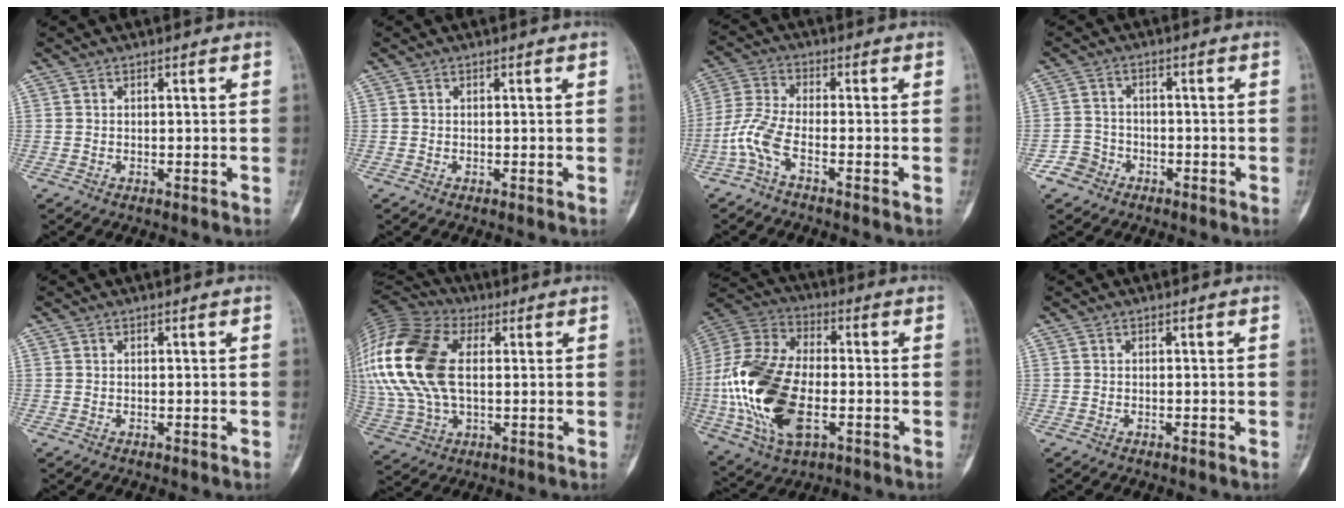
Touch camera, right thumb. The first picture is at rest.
{"total": 0.0}
{"total": 6.2, "force": [-3.1, 1.5, 5.2], "torque": [-0.135, 0.019, -0.072]}
{"total": 4.0, "force": [-2.4, 3.2, 0.1], "torque": [0.013, 0.021, -0.048]}
{"total": 0.0}
{"total": 23.8, "force": [3.5, 14.2, 18.8], "torque": [-0.439, 0.010, 0.061]}
{"total": 22.4, "force": [-3.8, 12.1, 18.5], "torque": [-0.392, 0.007, -0.067]}
{"total": 0.0}